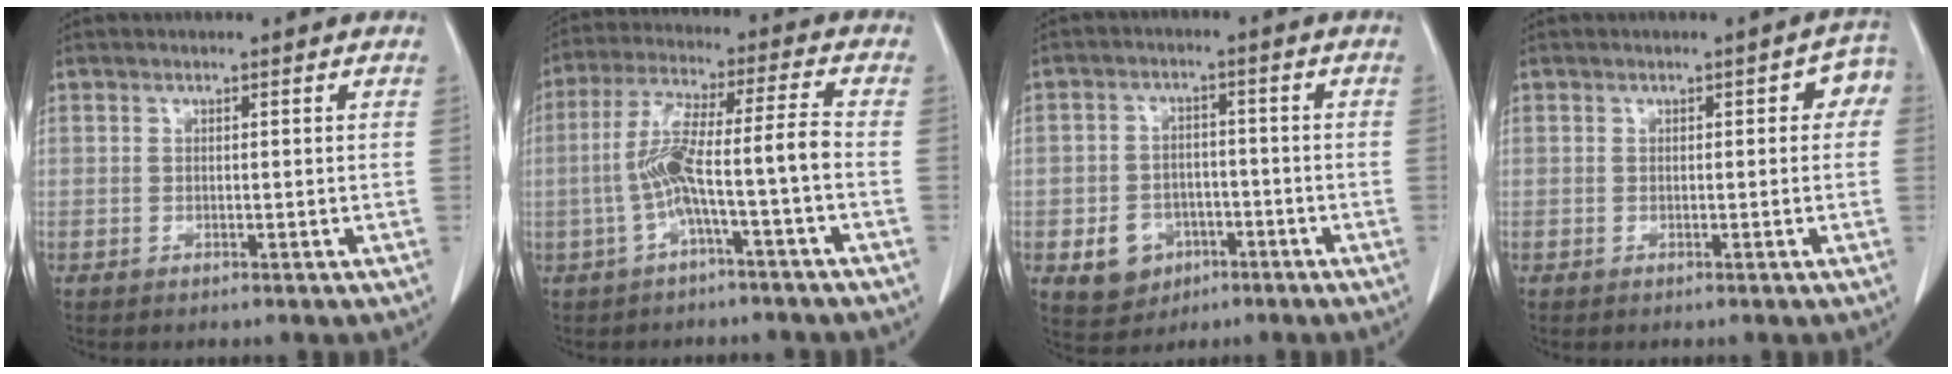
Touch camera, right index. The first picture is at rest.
{"total": 9.2, "force": [-2.7, -0.2, 8.8], "torque": [-0.175, 0.029, -0.048]}
{"total": 6.6, "force": [-2.7, 5.5, 2.6], "torque": [-0.050, 0.007, -0.031]}
{"total": 3.3, "force": [0.5, 1.7, 2.8], "torque": [-0.024, 0.019, 0.001]}